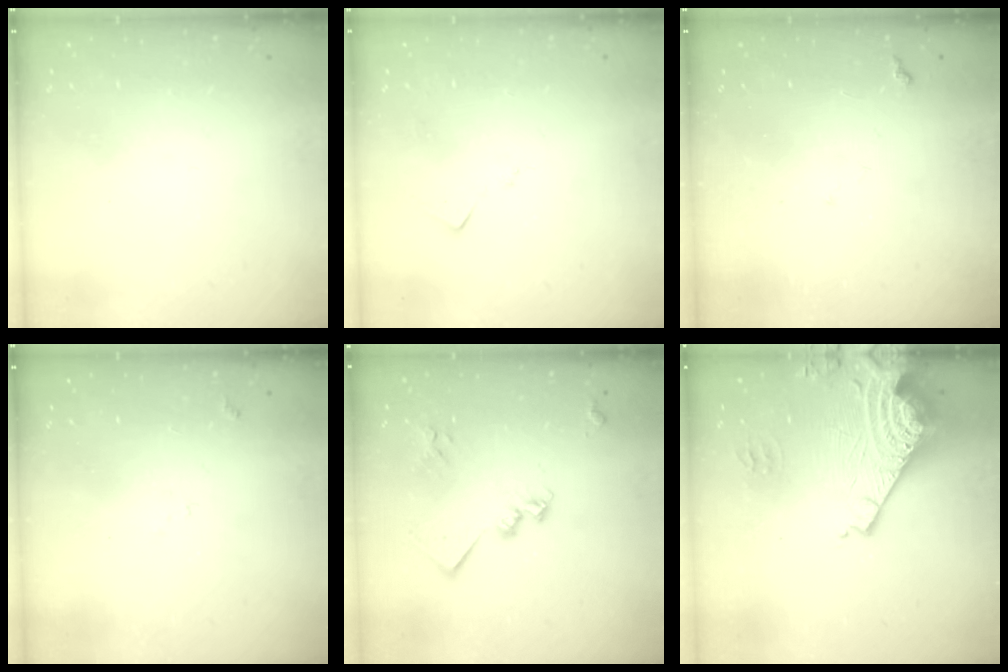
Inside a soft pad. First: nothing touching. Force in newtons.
{"total": 6.8, "press": 6.7, "slide": 0.8}
{"total": 5.6, "press": 5.6, "slide": 0.5}
{"total": 5.3, "press": 5.2, "slide": 0.6}
{"total": 15.0, "press": 14.9, "slide": 0.9}
{"total": 18.8, "press": 18.7, "slide": 2.2}